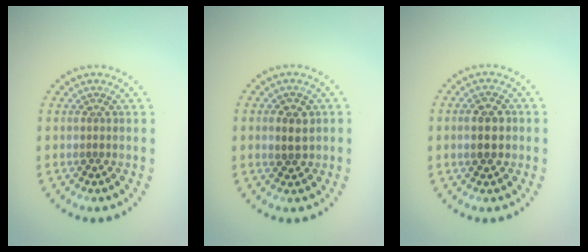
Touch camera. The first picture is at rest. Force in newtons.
{"total": 2.3, "press": 2.2, "slide": 0.4}
{"total": 3.4, "press": 3.4, "slide": 0.1}